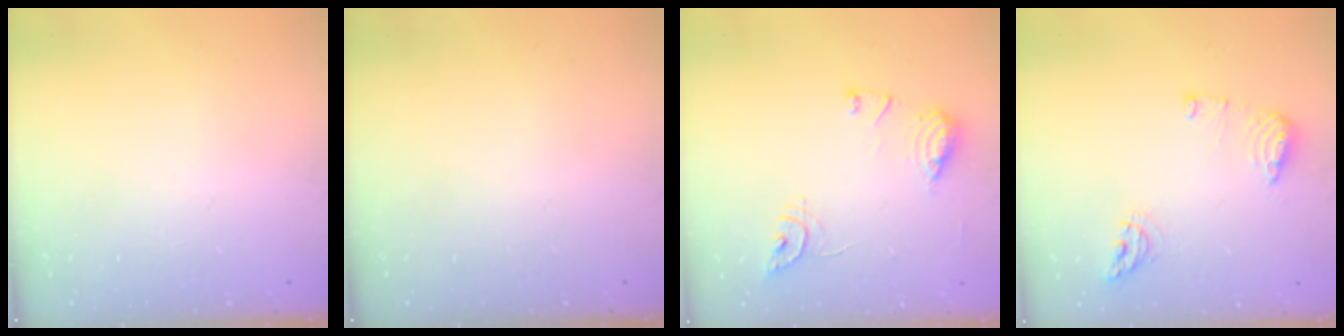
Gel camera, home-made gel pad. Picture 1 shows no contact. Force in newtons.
{"total": 0.0}
{"total": 10.8, "press": 10.8, "slide": 0.5}
{"total": 9.0, "press": 8.9, "slide": 0.9}